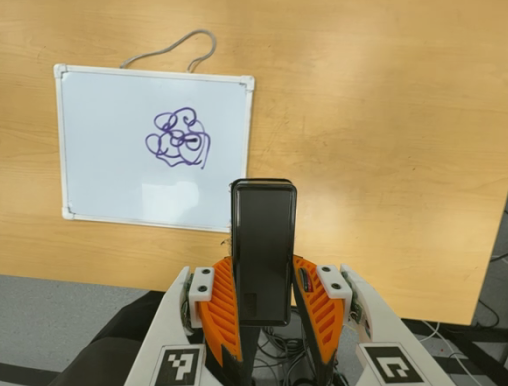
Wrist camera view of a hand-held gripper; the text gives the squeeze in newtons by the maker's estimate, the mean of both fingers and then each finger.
{"total": 4.6, "left": 3.0, "right": 6.2}